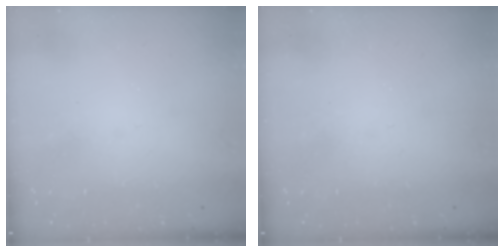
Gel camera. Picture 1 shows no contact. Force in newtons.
{"total": 0.0}